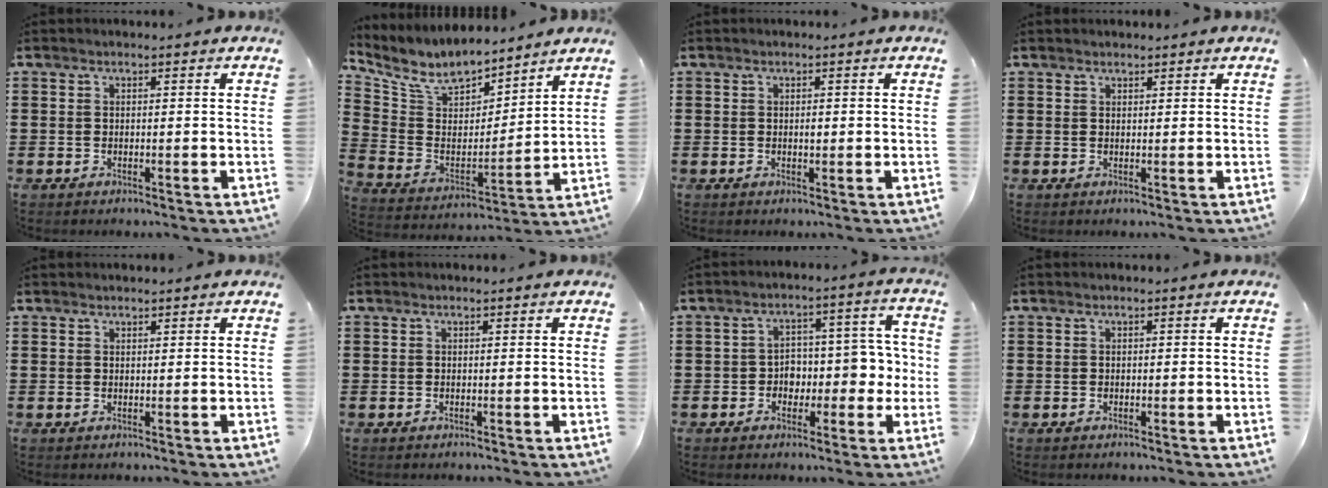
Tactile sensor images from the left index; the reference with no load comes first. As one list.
[{"total": 8.6, "force": [7.5, 3.3, 2.6], "torque": [-0.095, -0.044, 0.135]}, {"total": 0.9, "force": [0.1, 0.4, 0.7], "torque": [-0.016, 0.002, 0.001]}, {"total": 1.0, "force": [0.9, 0.3, -0.2], "torque": [0.000, 0.001, 0.019]}, {"total": 0.7, "force": [0.6, 0.2, -0.1], "torque": [0.000, 0.001, 0.013]}, {"total": 0.0}, {"total": 5.1, "force": [-1.0, 4.3, 2.7], "torque": [-0.042, 0.000, -0.027]}, {"total": 0.0}]